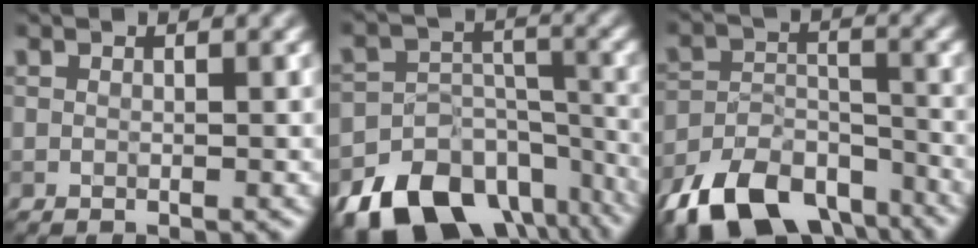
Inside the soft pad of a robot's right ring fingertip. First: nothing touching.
{"total": 16.2, "force": [-11.5, 10.0, 5.4], "torque": [-0.120, -0.046, -0.147]}
{"total": 9.4, "force": [-6.7, 4.8, 4.5], "torque": [-0.076, -0.011, -0.123]}